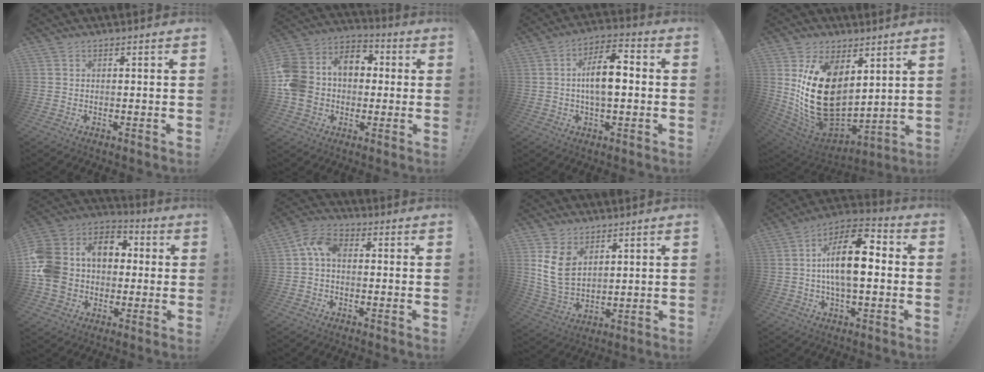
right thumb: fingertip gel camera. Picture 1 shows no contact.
{"total": 15.0, "force": [0.7, 12.6, 8.1], "torque": [-0.161, 0.013, 0.019]}
{"total": 10.9, "force": [-0.3, 4.9, 9.7], "torque": [-0.161, 0.010, -0.011]}
{"total": 23.4, "force": [3.7, 15.5, 17.2], "torque": [-0.321, -0.038, 0.085]}
{"total": 16.3, "force": [1.4, 13.7, 8.8], "torque": [-0.169, 0.010, 0.035]}
{"total": 7.2, "force": [0.7, 4.5, 5.6], "torque": [-0.115, 0.012, 0.016]}
{"total": 10.4, "force": [4.3, 7.1, 6.3], "torque": [-0.125, -0.020, 0.084]}
{"total": 15.4, "force": [0.5, 6.7, 13.9], "torque": [-0.242, 0.003, -0.003]}